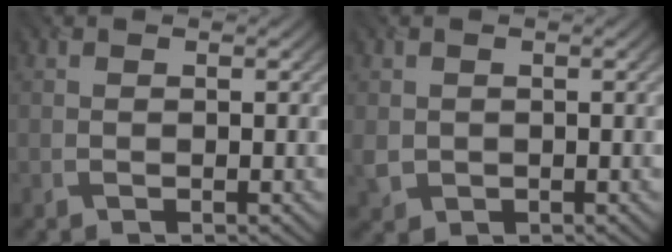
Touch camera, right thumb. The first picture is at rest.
{"total": 2.0, "force": [0.1, 1.8, 0.7], "torque": [-0.029, -0.007, 0.005]}